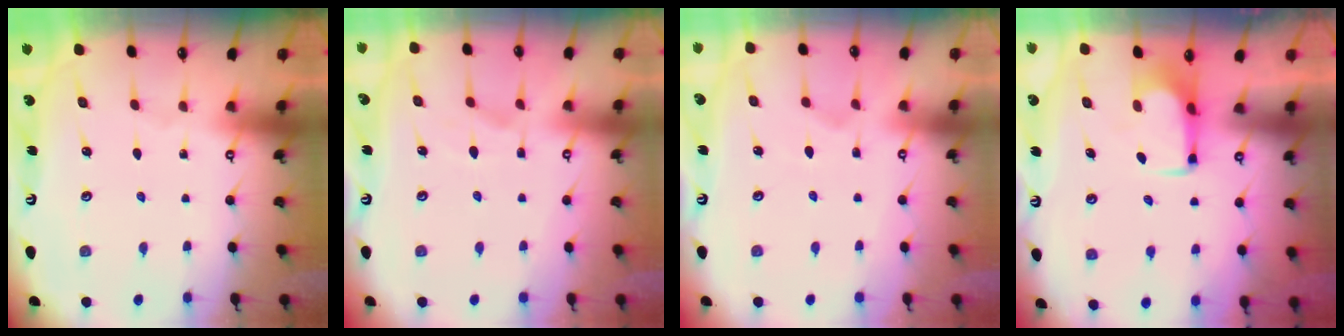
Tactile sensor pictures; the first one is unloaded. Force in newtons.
{"total": 4.0, "press": 3.8, "slide": 1.4}
{"total": 2.1, "press": 1.8, "slide": 1.2}
{"total": 2.0, "press": 1.9, "slide": 0.4}